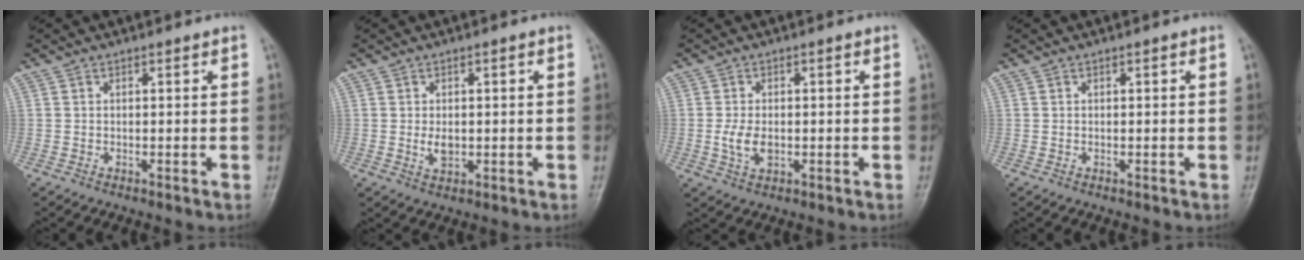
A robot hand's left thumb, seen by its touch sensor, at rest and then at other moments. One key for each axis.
{"total": 3.0, "fx": -0.1, "fy": 1.9, "fz": 2.4, "tx": -0.035, "ty": -0.002, "tz": 0.001}
{"total": 4.4, "fx": -0.6, "fy": 2.6, "fz": 3.4, "tx": -0.070, "ty": 0.001, "tz": -0.011}
{"total": 0.0}